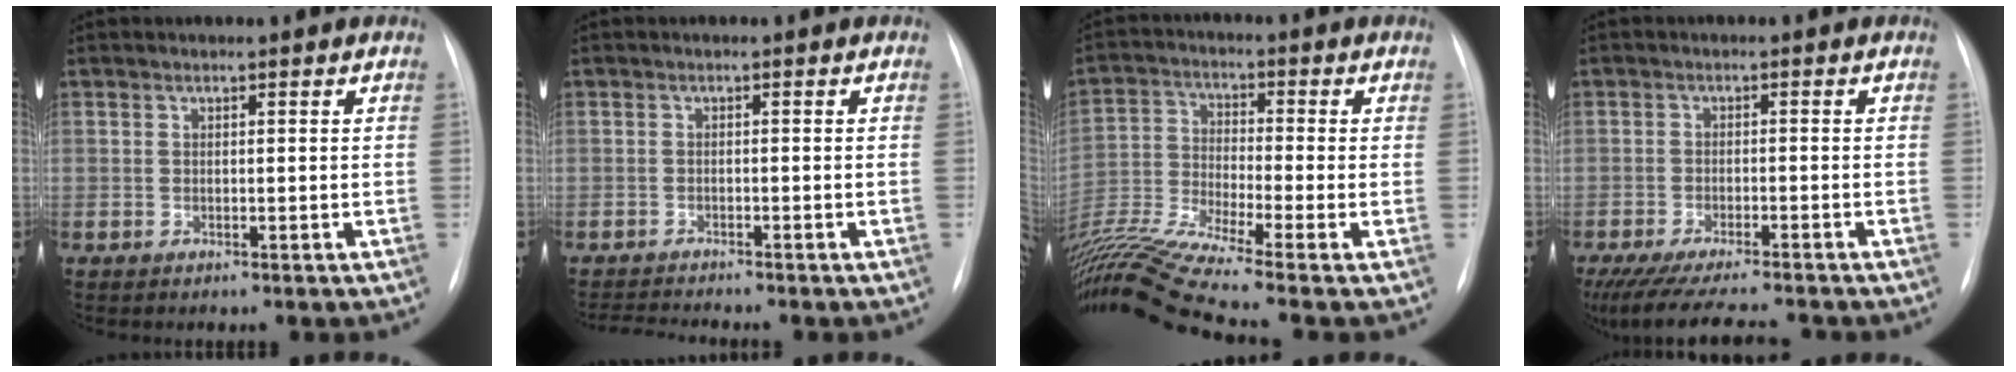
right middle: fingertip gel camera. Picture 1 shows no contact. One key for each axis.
{"total": 3.5, "fx": -3.3, "fy": -0.9, "fz": 0.6, "tx": -0.014, "ty": -0.017, "tz": -0.055}
{"total": 13.4, "fx": -11.0, "fy": -2.4, "fz": 7.2, "tx": -0.145, "ty": -0.016, "tz": -0.201}
{"total": 13.3, "fx": -11.9, "fy": 1.5, "fz": 5.8, "tx": -0.105, "ty": -0.027, "tz": -0.173}